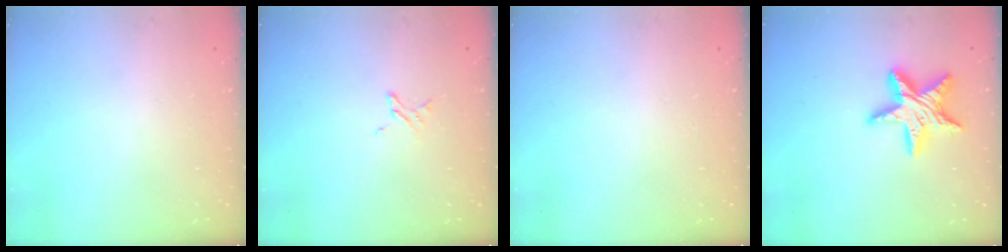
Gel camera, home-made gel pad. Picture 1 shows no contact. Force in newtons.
{"total": 1.6, "press": 1.6, "slide": 0.2}
{"total": 0.0}
{"total": 15.9, "press": 15.8, "slide": 1.0}